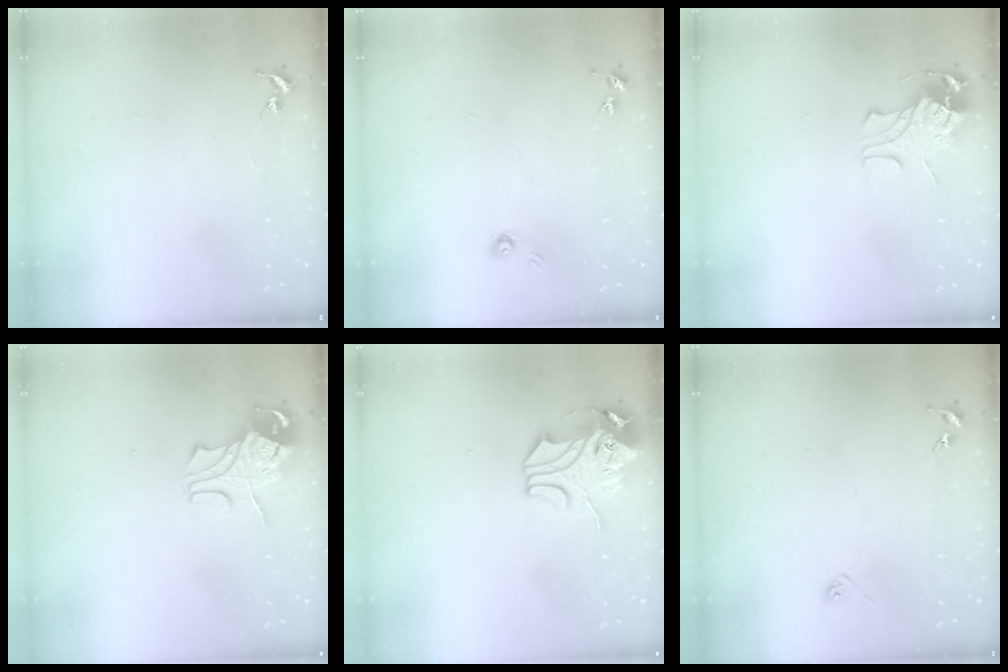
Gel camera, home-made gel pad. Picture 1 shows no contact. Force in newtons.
{"total": 4.0, "press": 4.0, "slide": 0.3}
{"total": 9.9, "press": 9.9, "slide": 1.2}
{"total": 9.4, "press": 9.4, "slide": 1.1}
{"total": 10.3, "press": 10.2, "slide": 1.7}
{"total": 2.8, "press": 2.6, "slide": 1.1}